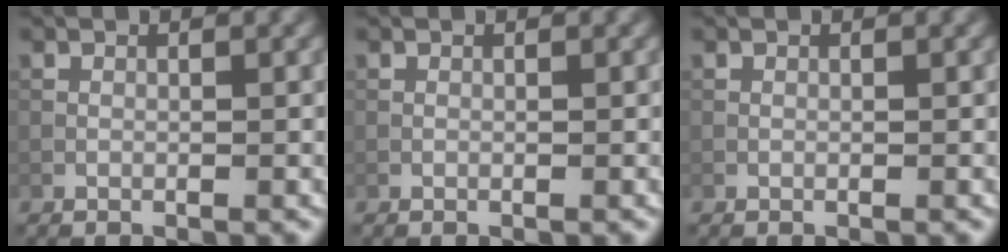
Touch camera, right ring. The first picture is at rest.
{"total": 0.0}
{"total": 0.0}